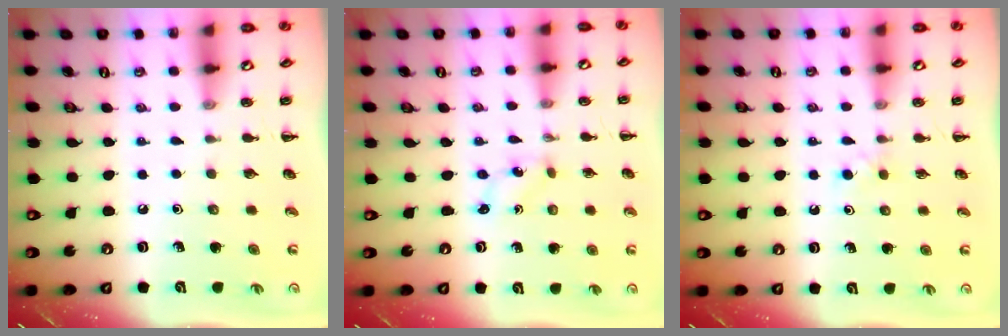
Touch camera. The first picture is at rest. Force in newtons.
{"total": 0.0}
{"total": 2.6, "press": 2.4, "slide": 1.0}